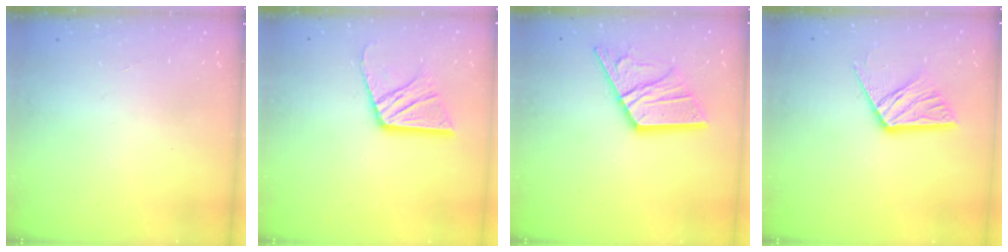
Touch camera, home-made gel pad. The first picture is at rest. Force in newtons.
{"total": 14.0, "press": 14.0, "slide": 1.4}
{"total": 15.9, "press": 15.9, "slide": 1.4}
{"total": 12.0, "press": 12.0, "slide": 1.1}